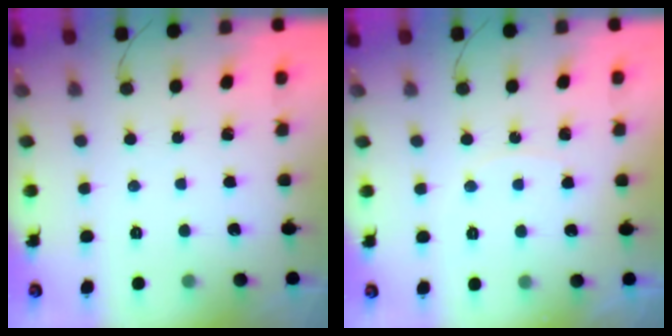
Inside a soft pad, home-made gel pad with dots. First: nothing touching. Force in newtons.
{"total": 5.0, "press": 5.0, "slide": 0.3}